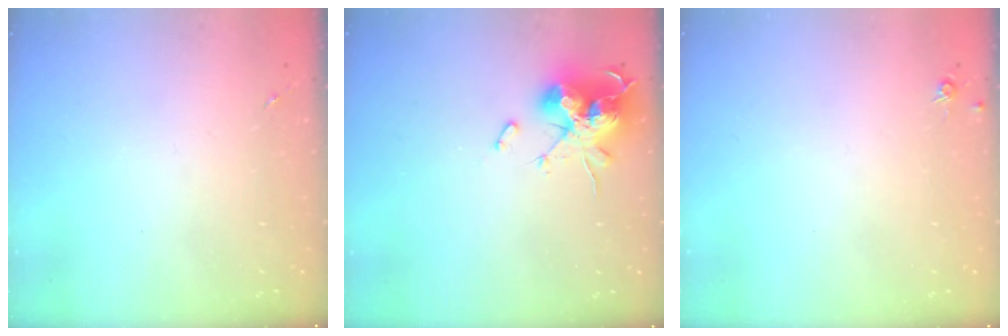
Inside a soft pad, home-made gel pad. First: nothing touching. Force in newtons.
{"total": 16.7, "press": 16.7, "slide": 0.1}
{"total": 4.4, "press": 4.3, "slide": 0.5}